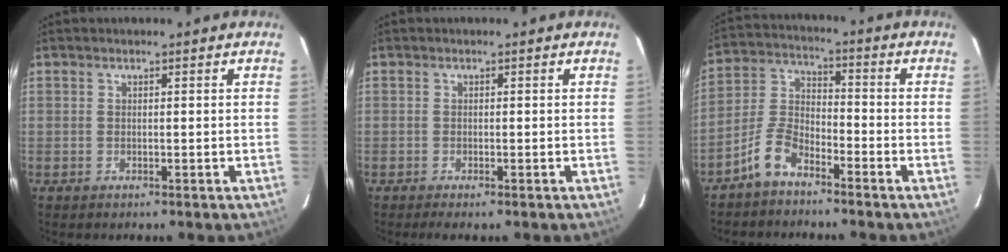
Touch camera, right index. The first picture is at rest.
{"total": 2.1, "force": [-1.6, 0.4, 1.3], "torque": [-0.016, -0.005, -0.020]}
{"total": 6.7, "force": [-4.9, 3.1, 3.3], "torque": [-0.082, 0.010, -0.100]}